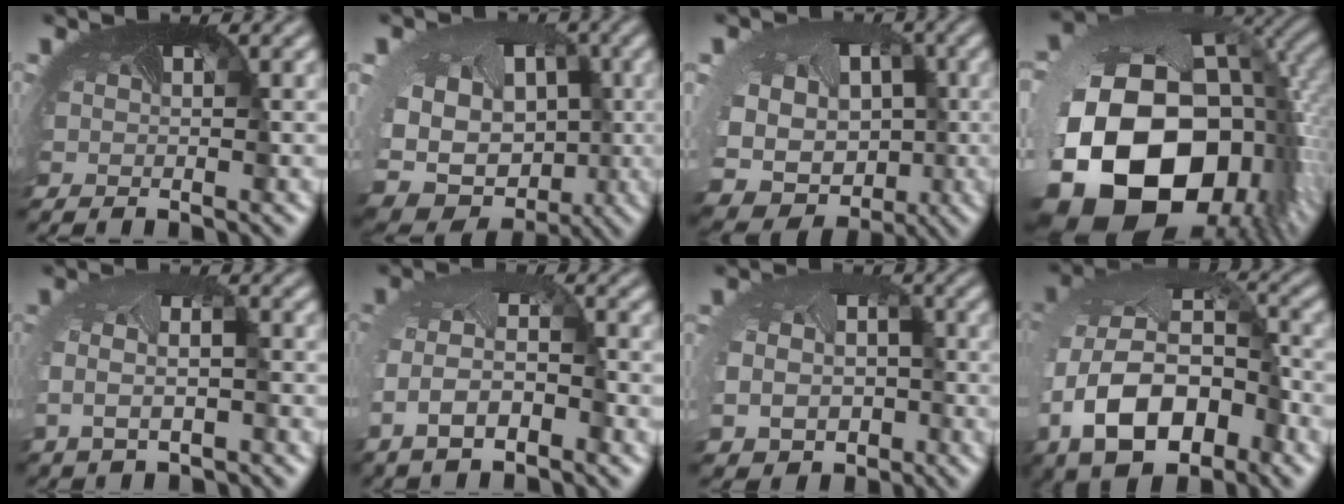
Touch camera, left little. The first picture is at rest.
{"total": 14.7, "force": [-0.9, 12.0, 8.5], "torque": [-0.188, -0.028, -0.005]}
{"total": 13.5, "force": [-1.0, 11.3, 7.2], "torque": [-0.162, -0.036, -0.010]}
{"total": 21.5, "force": [-4.7, 15.8, 13.8], "torque": [-0.298, -0.110, -0.043]}
{"total": 4.6, "force": [-0.6, 2.9, 3.6], "torque": [-0.076, -0.011, 0.004]}
{"total": 5.3, "force": [-1.7, 2.8, 4.2], "torque": [-0.098, -0.012, -0.037]}
{"total": 8.7, "force": [-1.8, 7.3, 4.4], "torque": [-0.094, -0.045, -0.028]}
{"total": 12.0, "force": [-3.9, 7.4, 8.6], "torque": [-0.192, -0.025, -0.065]}